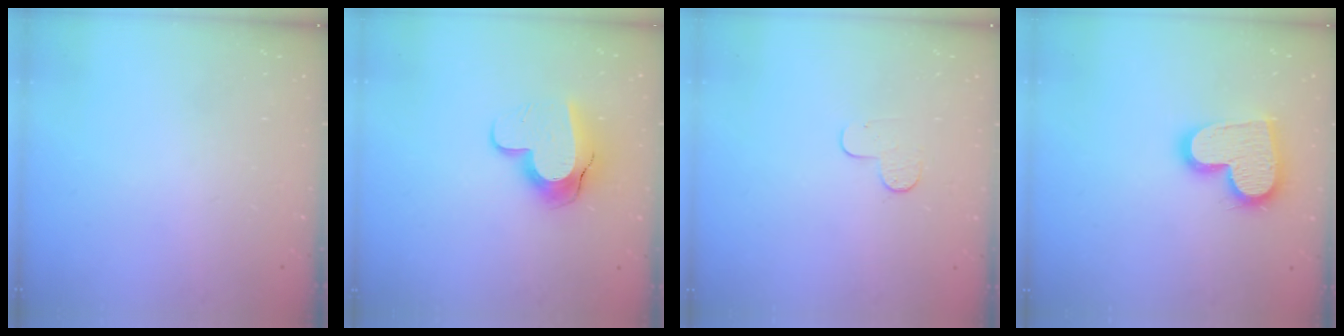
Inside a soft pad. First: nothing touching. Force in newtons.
{"total": 11.2, "press": 11.2, "slide": 1.0}
{"total": 4.8, "press": 4.7, "slide": 0.5}
{"total": 16.2, "press": 16.2, "slide": 1.2}